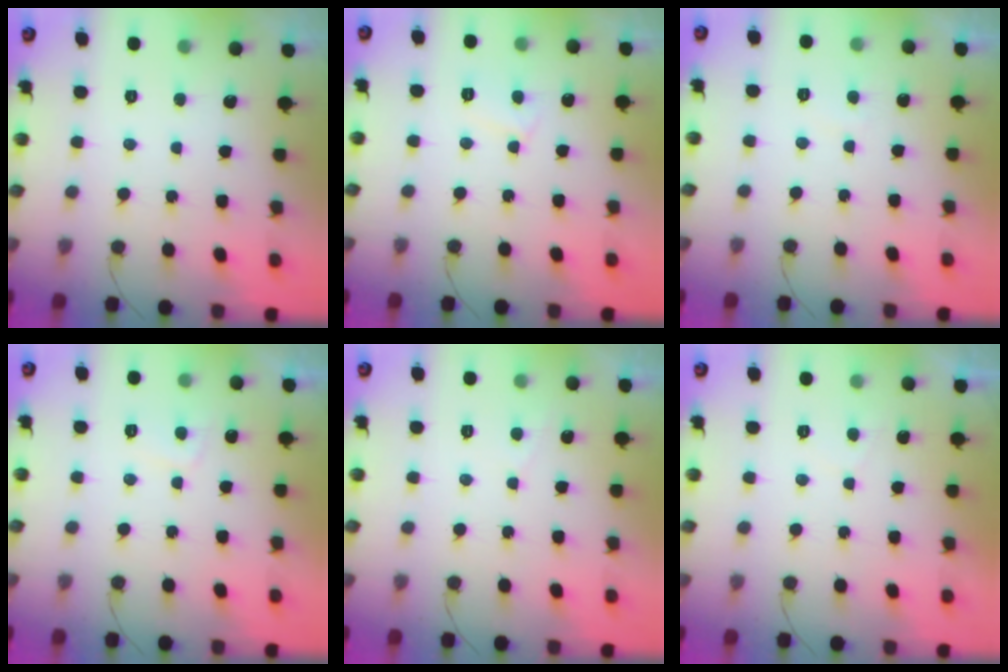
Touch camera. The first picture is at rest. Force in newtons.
{"total": 4.2, "press": 4.1, "slide": 0.4}
{"total": 0.6, "press": 0.4, "slide": 0.4}
{"total": 2.9, "press": 2.8, "slide": 0.6}
{"total": 2.3, "press": 2.3, "slide": 0.4}
{"total": 1.0, "press": 0.8, "slide": 0.6}